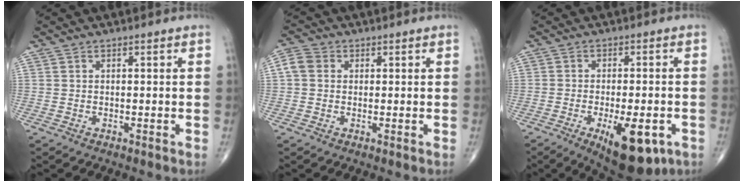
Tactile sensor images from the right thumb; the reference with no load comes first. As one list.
[{"total": 3.6, "force": [0.5, 3.1, 1.8], "torque": [-0.035, 0.011, 0.003]}, {"total": 12.6, "force": [-5.1, 5.0, 10.3], "torque": [-0.134, 0.001, -0.064]}]